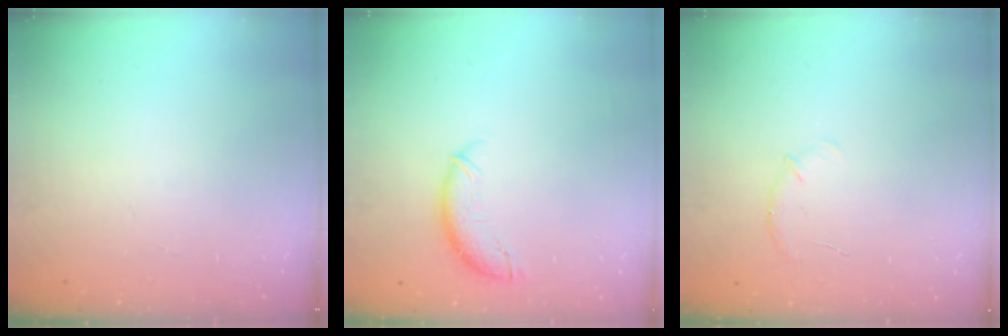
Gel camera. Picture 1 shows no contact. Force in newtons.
{"total": 8.2, "press": 8.2, "slide": 0.7}
{"total": 6.9, "press": 6.7, "slide": 1.8}